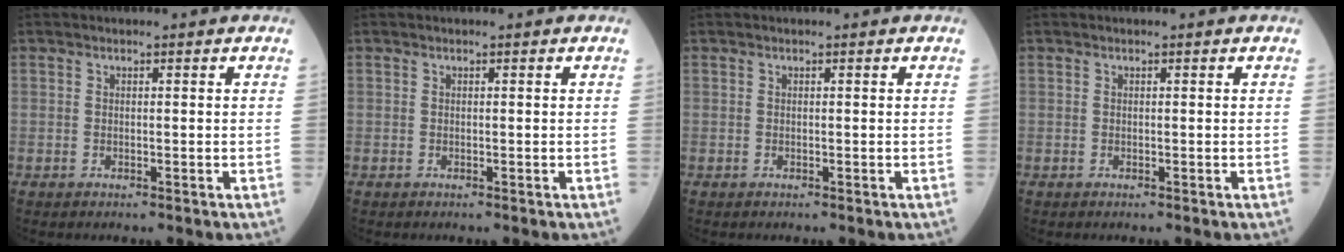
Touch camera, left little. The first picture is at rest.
{"total": 0.0}
{"total": 0.0}
{"total": 0.0}